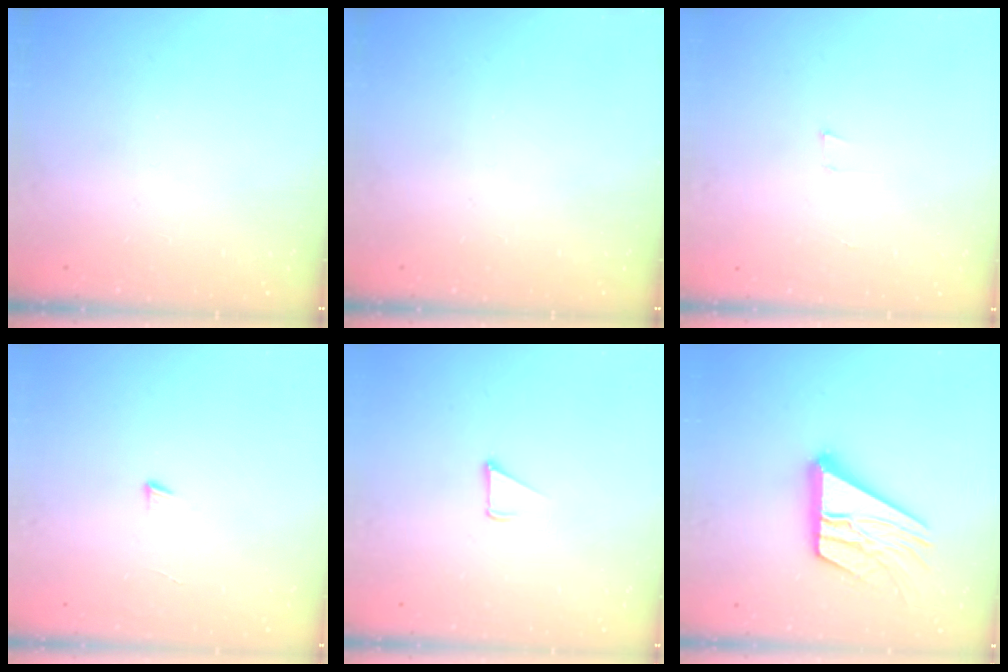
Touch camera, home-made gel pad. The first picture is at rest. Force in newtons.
{"total": 0.0}
{"total": 3.4, "press": 2.2, "slide": 2.6}
{"total": 3.0, "press": 3.0, "slide": 0.3}
{"total": 1.7, "press": 1.7, "slide": 0.1}
{"total": 17.5, "press": 17.4, "slide": 1.7}